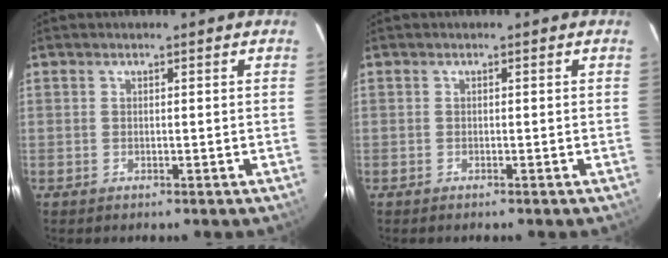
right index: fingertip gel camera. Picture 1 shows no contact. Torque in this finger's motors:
{"motor_torque": [-0.07, -0.04, 0.05, 0.01]}